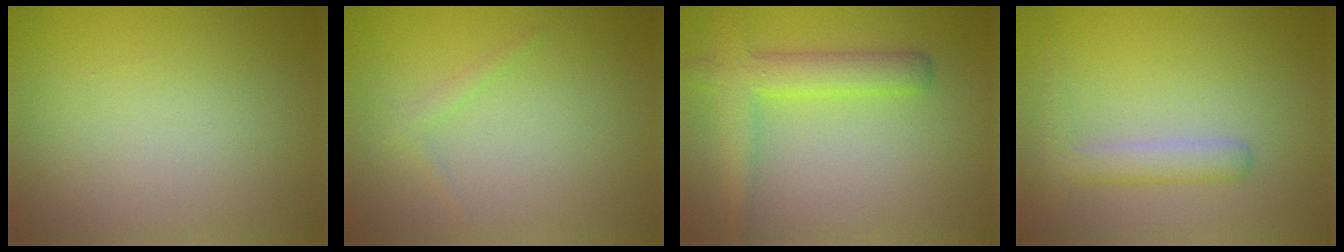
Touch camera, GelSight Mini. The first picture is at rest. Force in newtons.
{"total": 0.8, "press": 0.8, "slide": 0.0}
{"total": 4.2, "press": 4.2, "slide": 0.2}
{"total": 2.8, "press": 2.8, "slide": 0.2}